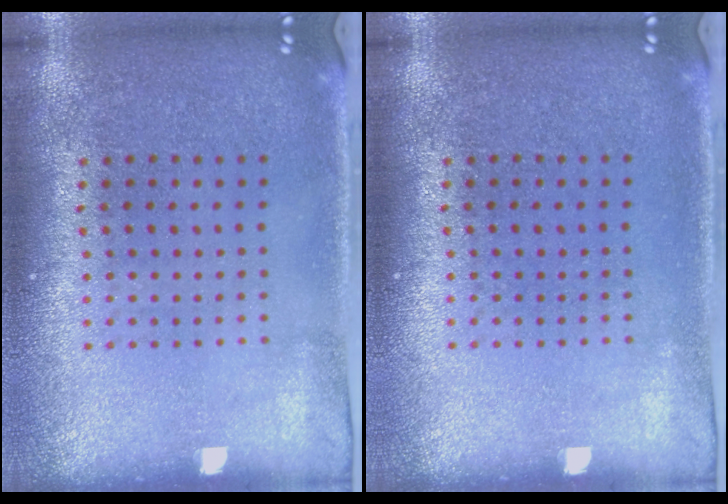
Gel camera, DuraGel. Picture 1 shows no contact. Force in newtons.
{"total": 0.0}